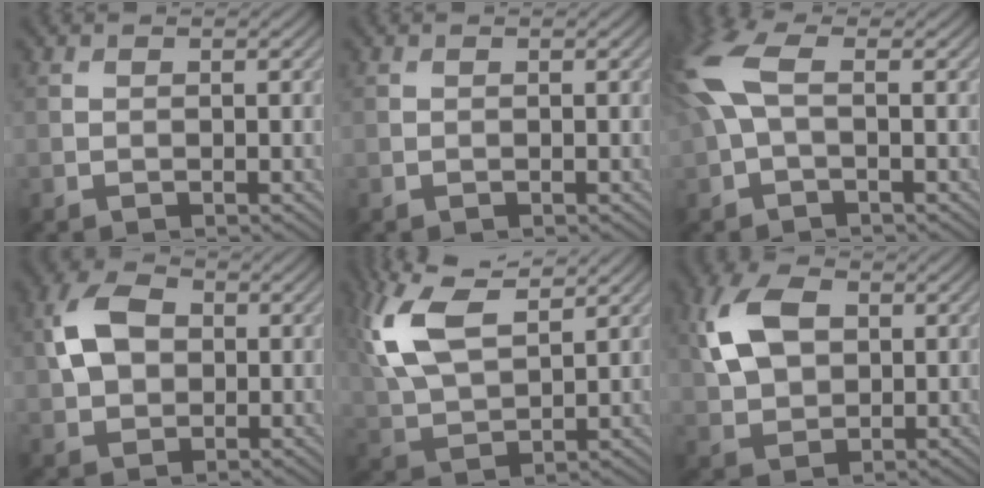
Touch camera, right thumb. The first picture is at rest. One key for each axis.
{"total": 0.0}
{"total": 7.1, "fx": 1.0, "fy": 3.2, "fz": 6.3, "tx": -0.171, "ty": 0.018, "tz": 0.009}
{"total": 7.0, "fx": 1.1, "fy": 5.0, "fz": 4.8, "tx": -0.109, "ty": 0.013, "tz": 0.014}
{"total": 12.1, "fx": 5.9, "fy": 5.3, "fz": 9.1, "tx": -0.231, "ty": 0.016, "tz": 0.119}
{"total": 8.7, "fx": 2.3, "fy": 5.6, "fz": 6.3, "tx": -0.162, "ty": 0.017, "tz": 0.040}